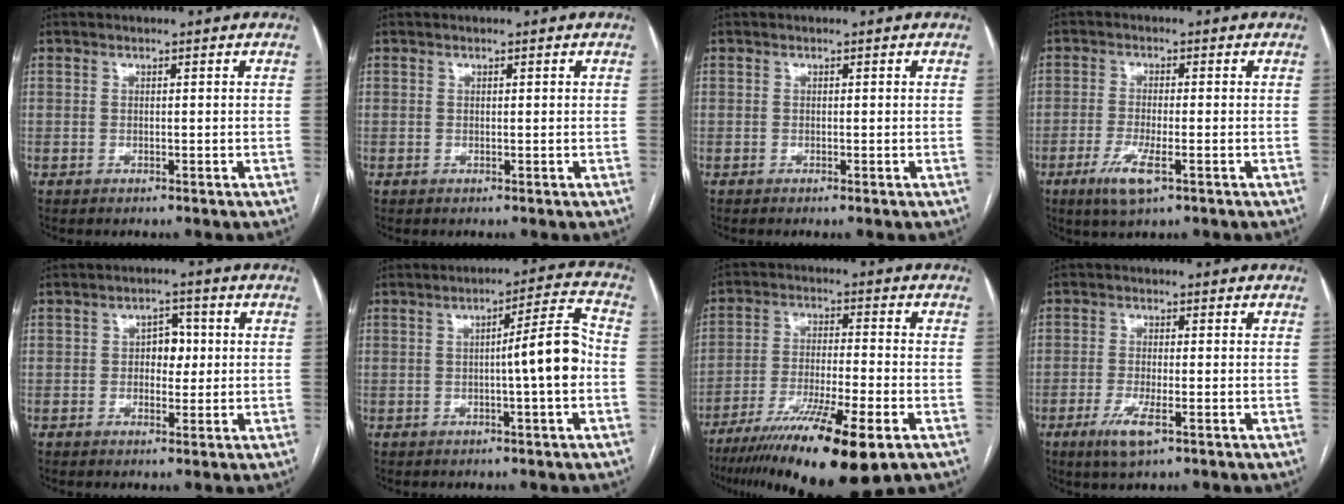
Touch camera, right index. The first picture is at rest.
{"total": 0.0}
{"total": 0.0}
{"total": 5.5, "force": [-2.7, 0.9, 4.7], "torque": [-0.097, -0.011, -0.048]}
{"total": 3.8, "force": [0.2, 2.5, 2.9], "torque": [-0.037, 0.011, 0.004]}
{"total": 8.1, "force": [-1.1, -0.2, 8.0], "torque": [-0.112, 0.015, -0.018]}
{"total": 17.3, "force": [-10.9, 1.5, 13.4], "torque": [-0.219, -0.041, -0.184]}
{"total": 4.7, "force": [-2.3, 0.9, 4.0], "torque": [-0.084, -0.008, -0.042]}